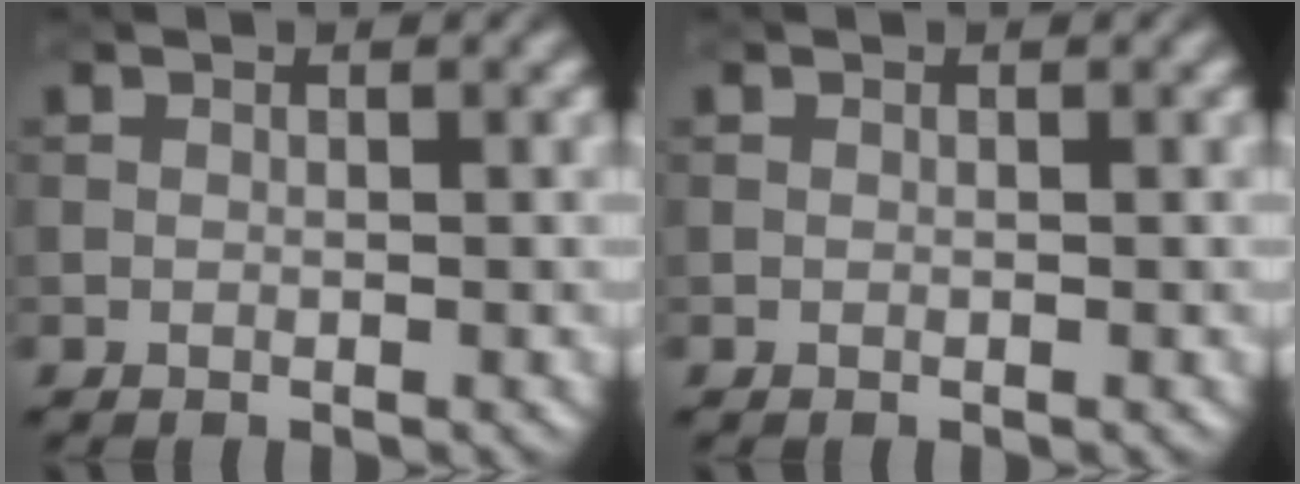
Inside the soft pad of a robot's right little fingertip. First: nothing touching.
{"total": 0.0}